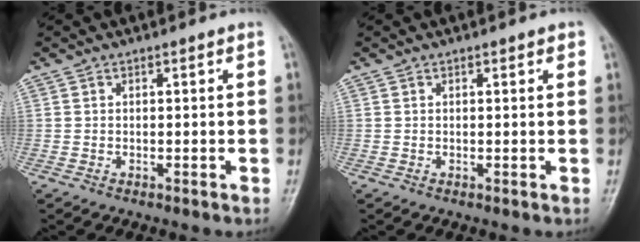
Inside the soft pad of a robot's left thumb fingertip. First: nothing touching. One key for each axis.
{"total": 1.1, "fx": 0.6, "fy": 0.4, "fz": 0.8, "tx": -0.007, "ty": 0.001, "tz": 0.005}